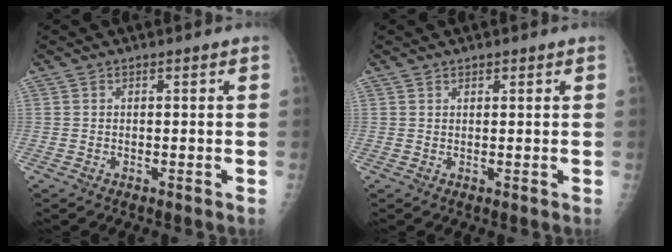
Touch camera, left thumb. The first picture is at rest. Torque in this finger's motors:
{"motor_torque": [-0.08, -0.07, 0.10, 0.11, -0.05]}